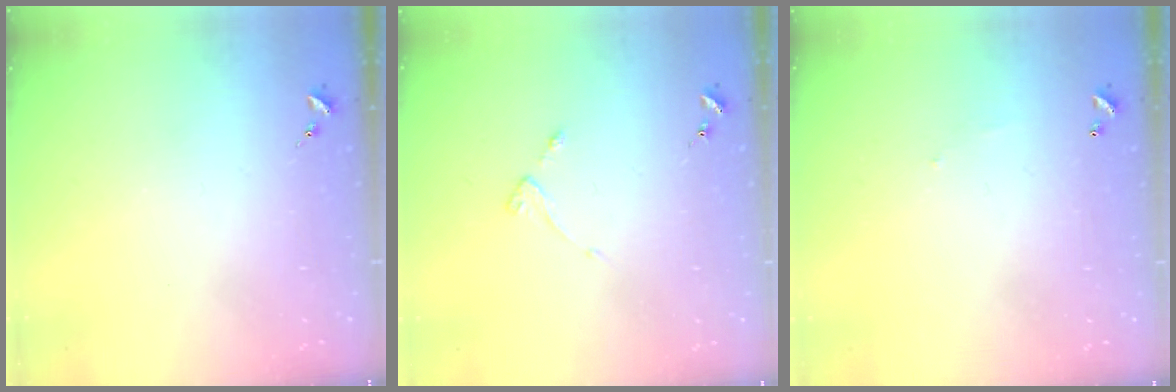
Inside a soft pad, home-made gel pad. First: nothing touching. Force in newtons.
{"total": 2.7, "press": 2.6, "slide": 0.5}
{"total": 3.8, "press": 3.8, "slide": 0.1}